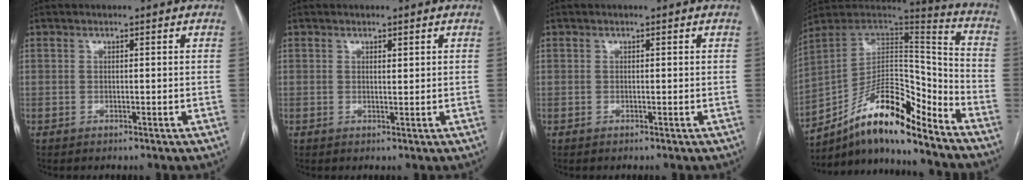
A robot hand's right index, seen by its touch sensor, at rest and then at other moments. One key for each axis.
{"total": 0.6, "fx": 0.3, "fy": 0.1, "fz": 0.4, "tx": -0.009, "ty": -0.002, "tz": 0.005}
{"total": 0.0}
{"total": 17.2, "fx": -12.7, "fy": 3.7, "fz": 11.1, "tx": -0.180, "ty": 0.038, "tz": -0.220}